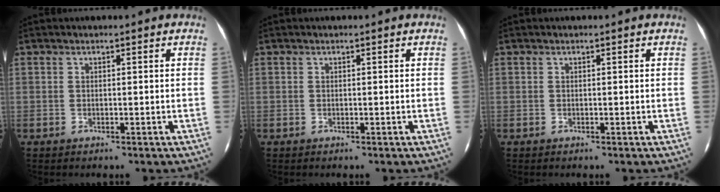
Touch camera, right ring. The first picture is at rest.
{"total": 0.0}
{"total": 0.0}